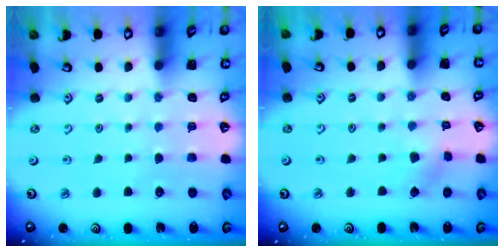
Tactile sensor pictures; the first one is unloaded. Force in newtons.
{"total": 2.6, "press": 2.4, "slide": 0.9}